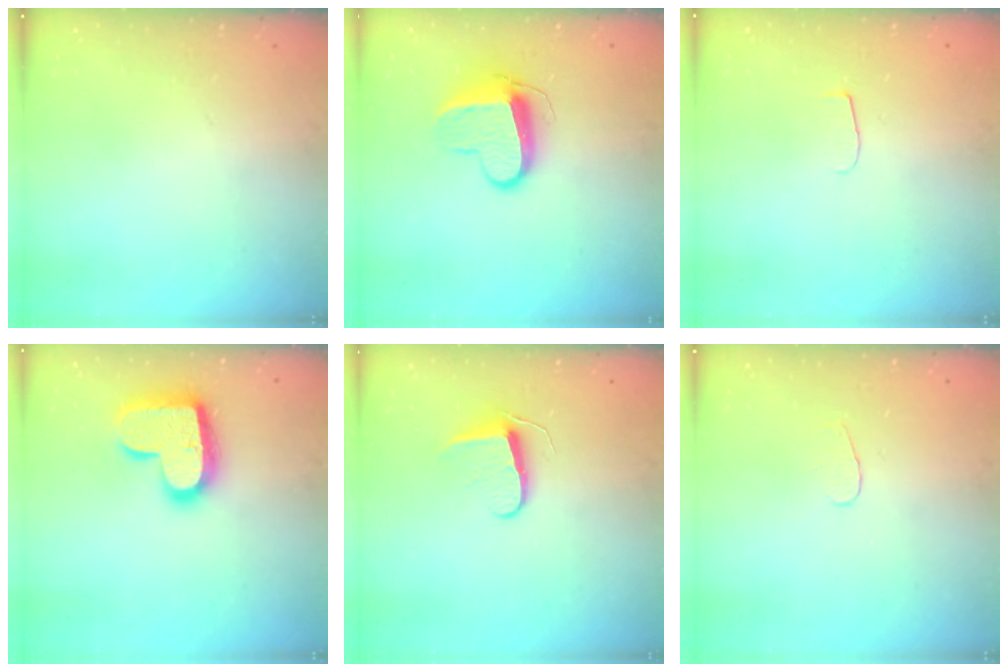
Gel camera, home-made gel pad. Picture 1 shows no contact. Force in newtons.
{"total": 10.9, "press": 10.8, "slide": 0.6}
{"total": 4.5, "press": 4.4, "slide": 0.5}
{"total": 17.6, "press": 17.5, "slide": 1.0}
{"total": 7.2, "press": 7.2, "slide": 0.7}
{"total": 3.1, "press": 3.1, "slide": 0.4}